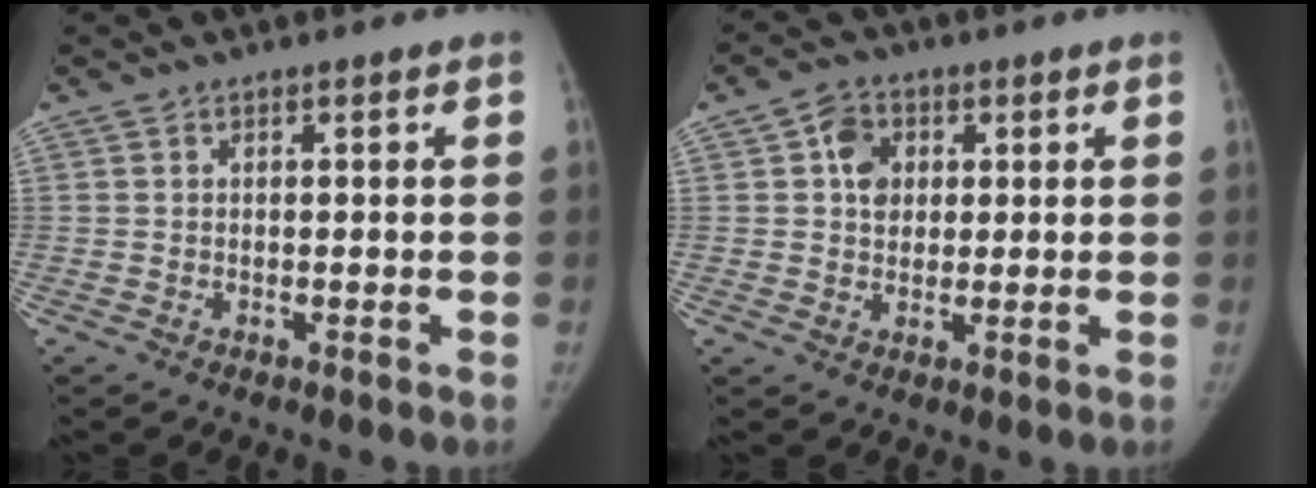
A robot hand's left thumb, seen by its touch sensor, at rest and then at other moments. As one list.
[{"total": 6.0, "force": [1.6, 5.0, 3.1], "torque": [-0.024, 0.001, 0.023]}]